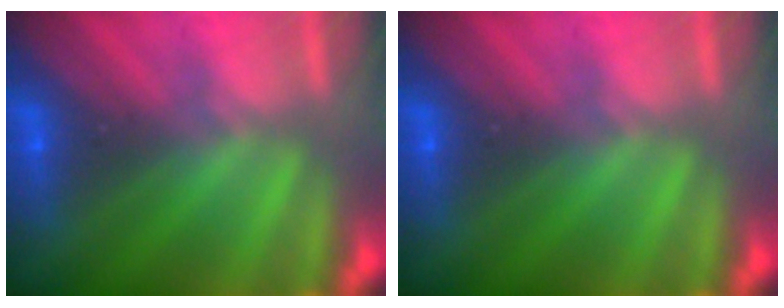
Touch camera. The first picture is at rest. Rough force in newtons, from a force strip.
{"total": 0.0}